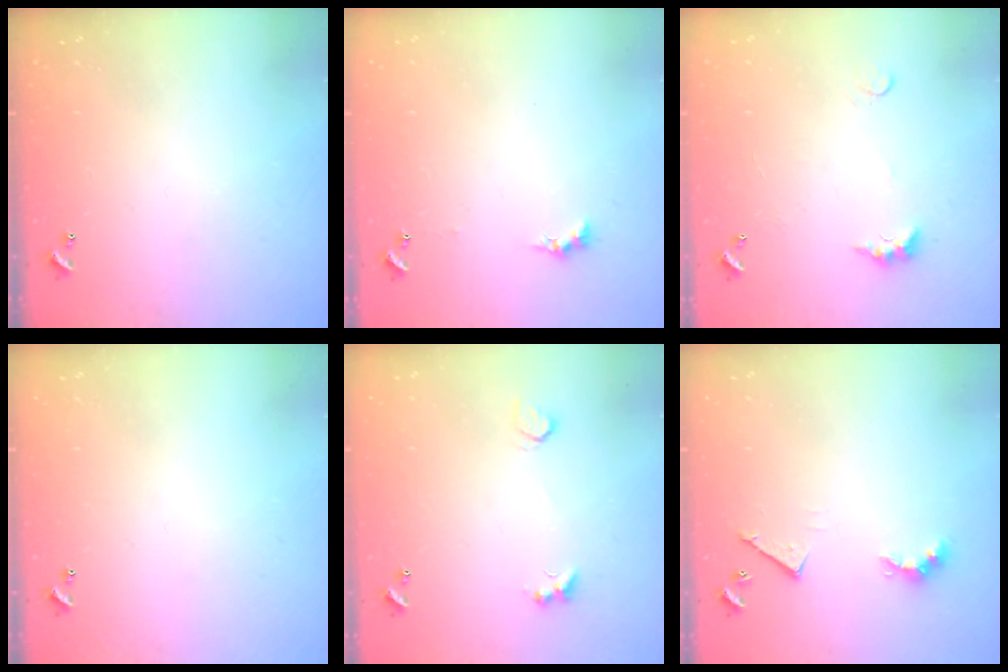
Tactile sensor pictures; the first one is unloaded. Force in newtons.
{"total": 0.0}
{"total": 0.8, "press": 0.7, "slide": 0.4}
{"total": 0.0}
{"total": 2.8, "press": 2.6, "slide": 1.0}
{"total": 4.5, "press": 4.5, "slide": 0.8}